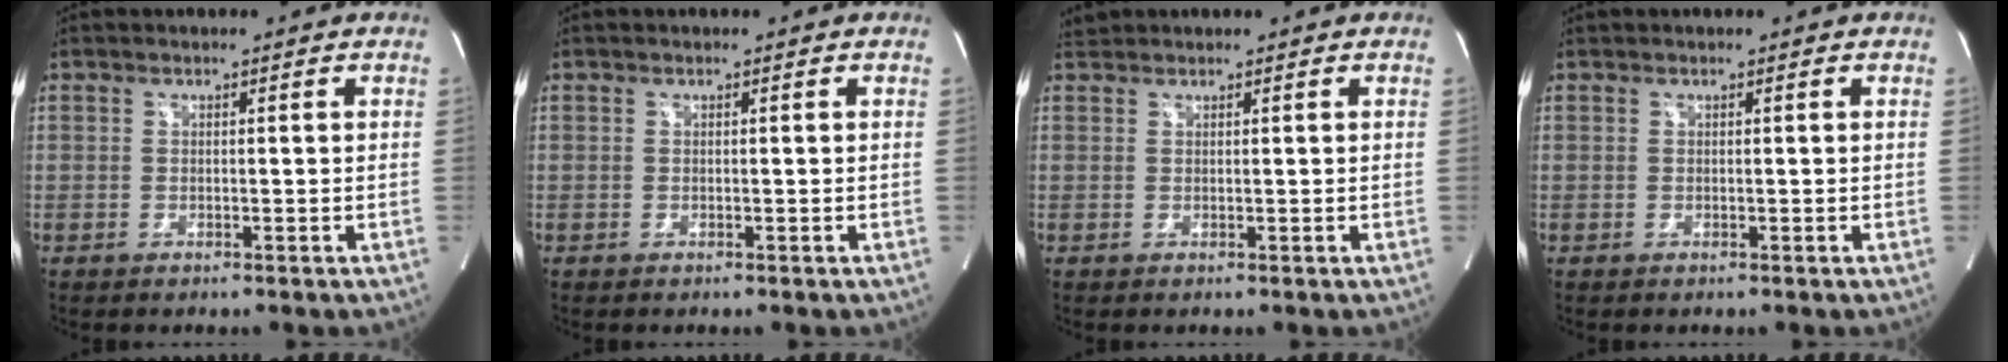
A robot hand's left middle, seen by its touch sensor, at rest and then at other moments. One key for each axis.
{"total": 0.0}
{"total": 1.1, "fx": 1.0, "fy": 0.1, "fz": -0.2, "tx": -0.007, "ty": 0.010, "tz": 0.025}
{"total": 0.0}